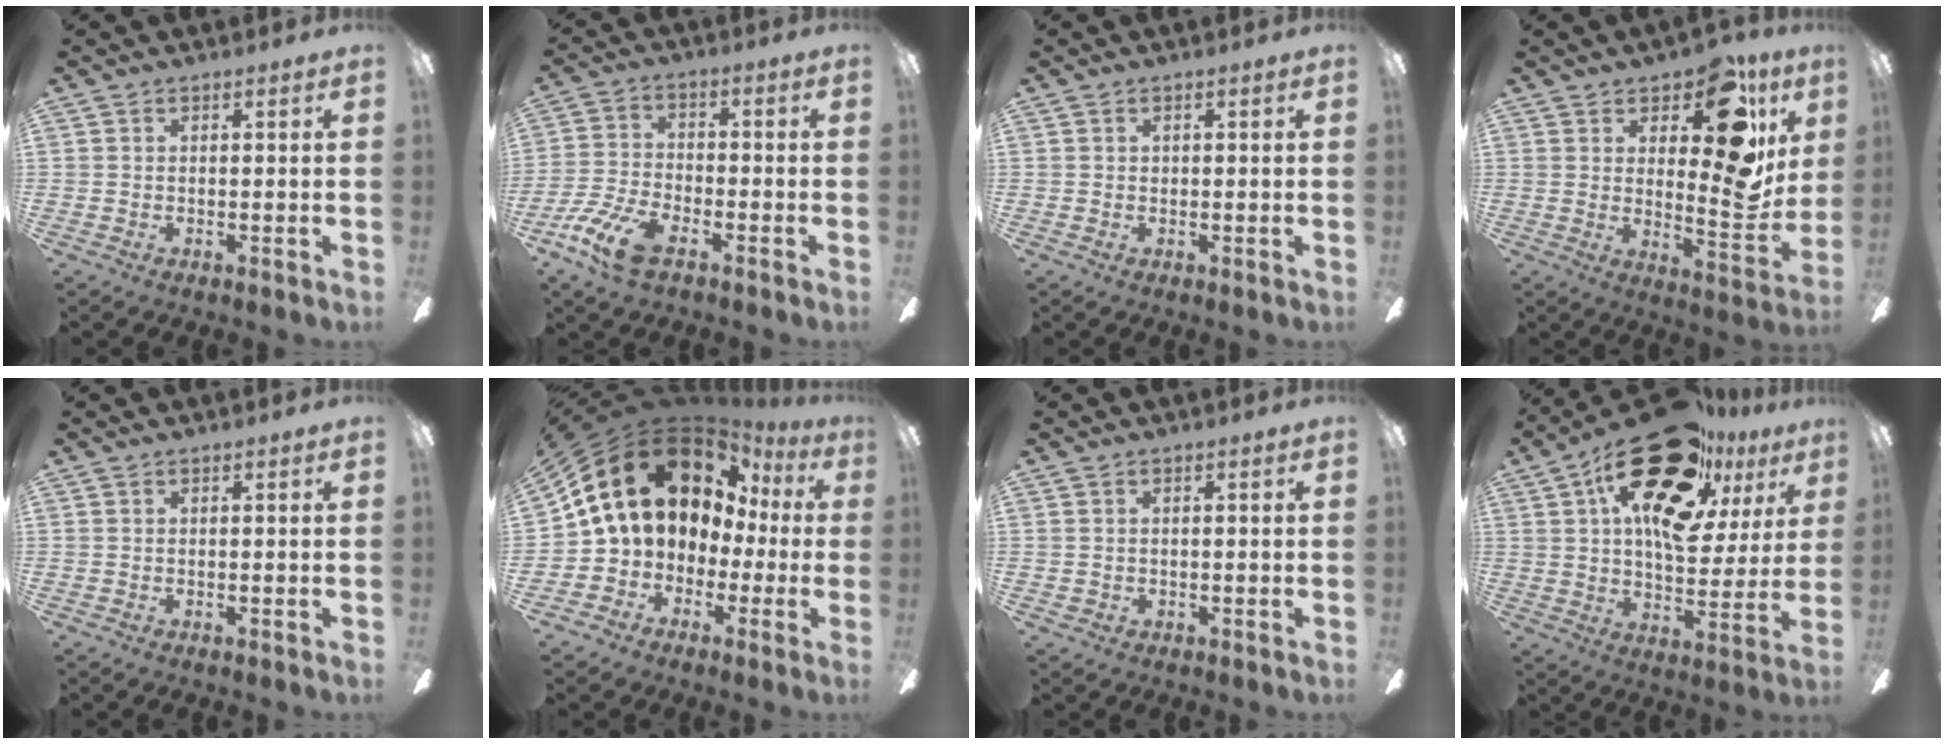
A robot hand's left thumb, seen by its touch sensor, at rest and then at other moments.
{"total": 11.5, "force": [-6.9, 5.1, 7.6], "torque": [-0.170, 0.026, -0.132]}
{"total": 1.0, "force": [-0.2, 1.0, 0.3], "torque": [-0.006, 0.005, -0.006]}
{"total": 16.6, "force": [8.2, 7.0, 12.6], "torque": [-0.158, -0.051, 0.132]}
{"total": 0.0}
{"total": 18.2, "force": [7.4, 13.4, 9.8], "torque": [-0.203, -0.044, 0.146]}
{"total": 1.0, "force": [-0.3, 0.9, 0.2], "torque": [-0.005, 0.004, -0.008]}
{"total": 25.3, "force": [14.2, 11.6, 17.4], "torque": [-0.277, -0.070, 0.241]}